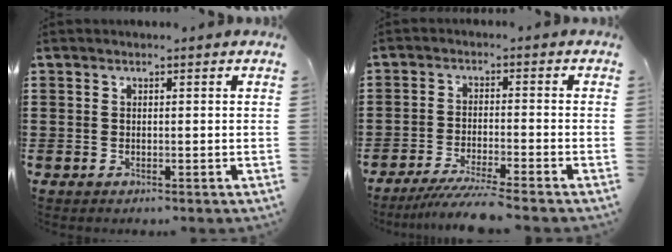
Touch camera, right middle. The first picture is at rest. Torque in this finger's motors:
{"motor_torque": [0.96, -0.11, 0.37, 0.05]}